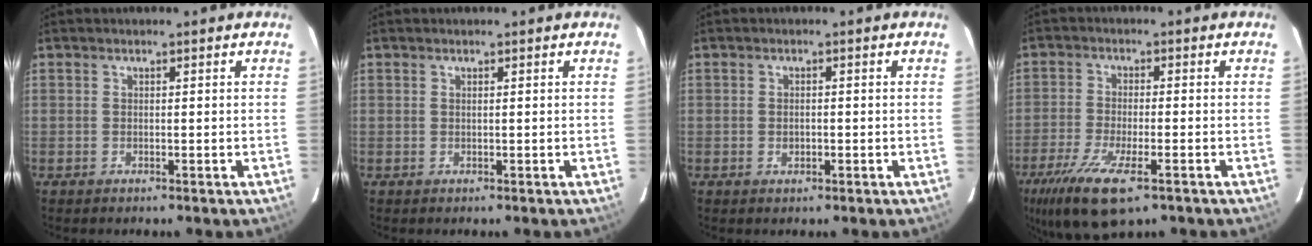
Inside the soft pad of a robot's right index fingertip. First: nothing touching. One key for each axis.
{"total": 0.0}
{"total": 1.4, "fx": -0.4, "fy": 1.0, "fz": 0.8, "tx": -0.014, "ty": 0.001, "tz": -0.006}
{"total": 12.9, "fx": -7.8, "fy": 3.8, "fz": 9.6, "tx": -0.212, "ty": -0.048, "tz": -0.139}